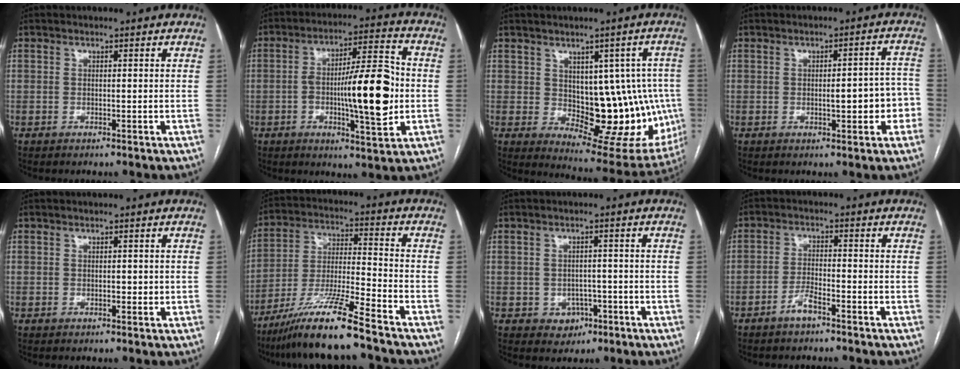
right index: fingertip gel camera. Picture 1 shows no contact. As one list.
[{"total": 14.6, "force": [-1.7, 3.1, 14.1], "torque": [-0.221, 0.014, -0.022]}, {"total": 16.4, "force": [-0.6, 8.3, 14.1], "torque": [-0.156, 0.011, 0.018]}, {"total": 6.0, "force": [-1.3, 1.7, 5.6], "torque": [-0.070, 0.023, -0.011]}, {"total": 1.0, "force": [0.1, 0.6, 0.8], "torque": [-0.010, 0.000, 0.001]}, {"total": 13.2, "force": [-10.1, -0.9, 8.4], "torque": [-0.162, -0.020, -0.187]}, {"total": 3.5, "force": [-1.5, 3.0, 1.1], "torque": [-0.006, 0.008, -0.013]}, {"total": 3.2, "force": [-2.4, 0.5, 2.0], "torque": [-0.040, 0.004, -0.047]}]